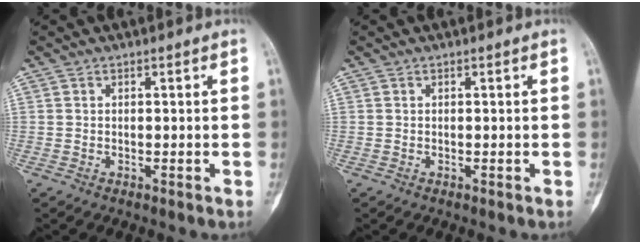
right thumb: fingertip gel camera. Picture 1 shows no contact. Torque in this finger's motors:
{"motor_torque": [0.19, 0.03, 0.06, -0.11, 0.11]}